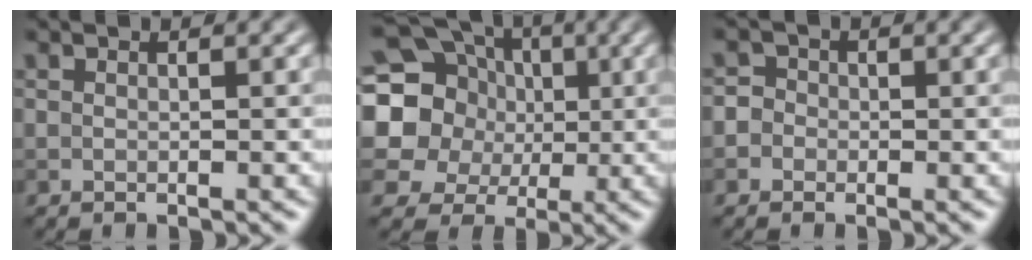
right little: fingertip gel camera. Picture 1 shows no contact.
{"total": 16.0, "force": [3.0, 14.3, 6.3], "torque": [-0.153, 0.029, 0.015]}
{"total": 2.5, "force": [-0.2, 2.4, 0.8], "torque": [0.011, 0.016, -0.034]}